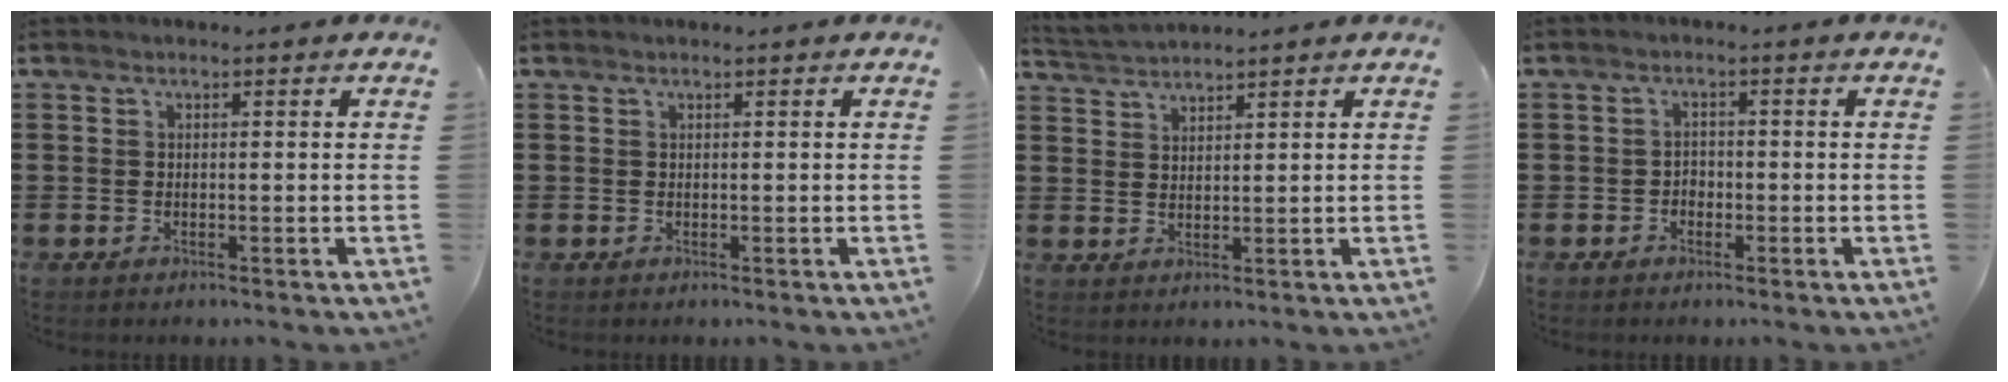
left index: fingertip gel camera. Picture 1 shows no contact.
{"total": 0.0}
{"total": 2.1, "force": [2.1, -0.2, -0.2], "torque": [-0.005, -0.004, 0.040]}
{"total": 1.4, "force": [-1.0, 1.0, 0.4], "torque": [-0.013, 0.002, -0.023]}